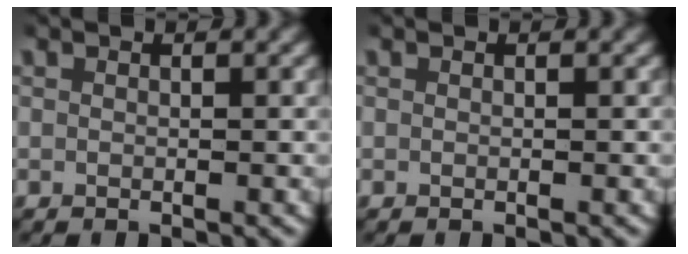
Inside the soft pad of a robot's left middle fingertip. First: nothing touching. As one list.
[{"total": 0.0}]